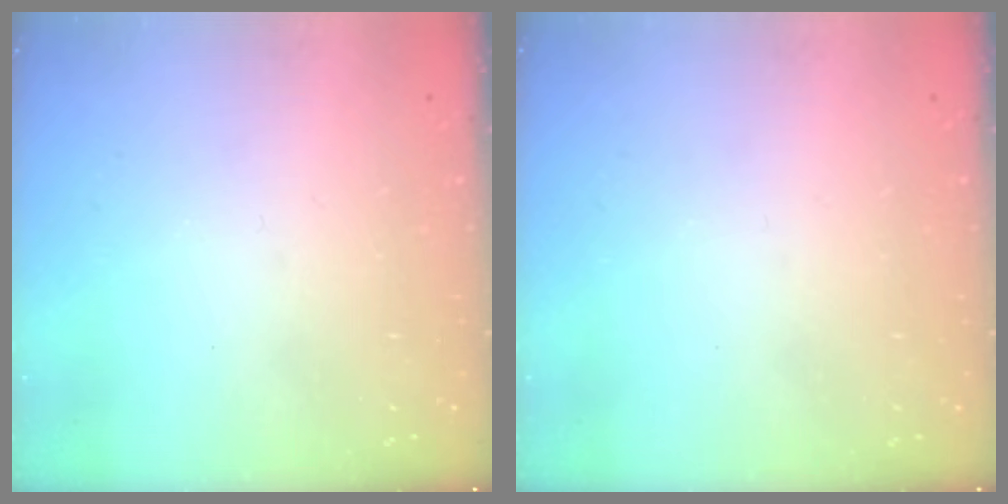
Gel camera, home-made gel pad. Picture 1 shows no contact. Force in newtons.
{"total": 0.0}